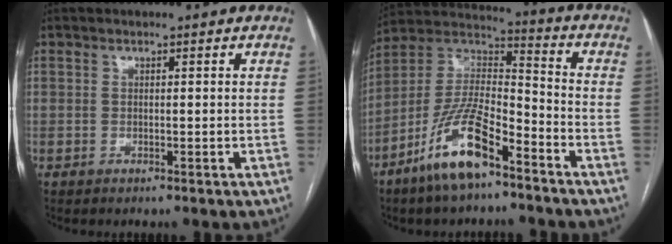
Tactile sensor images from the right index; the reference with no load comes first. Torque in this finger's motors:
{"motor_torque": [0.27, -0.53, 0.22, 0.04]}